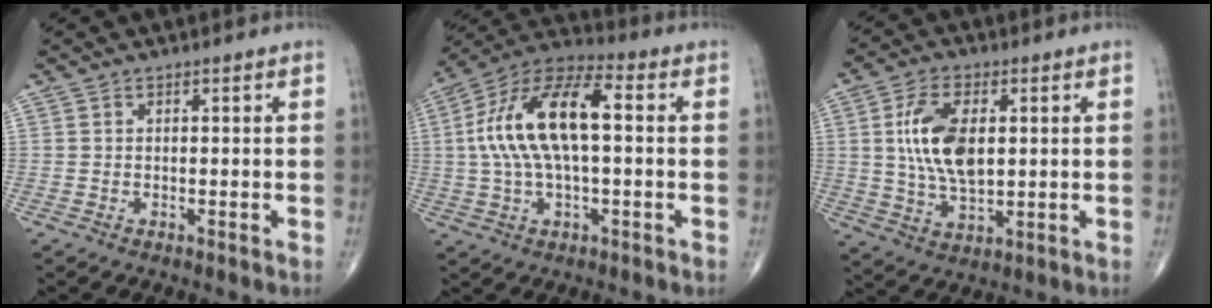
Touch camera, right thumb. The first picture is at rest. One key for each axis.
{"total": 17.3, "fx": 1.4, "fy": 7.6, "fz": 15.5, "tx": -0.304, "ty": 0.041, "tz": 0.020}
{"total": 12.1, "fx": 2.0, "fy": 6.4, "fz": 10.1, "tx": -0.189, "ty": -0.006, "tz": 0.040}